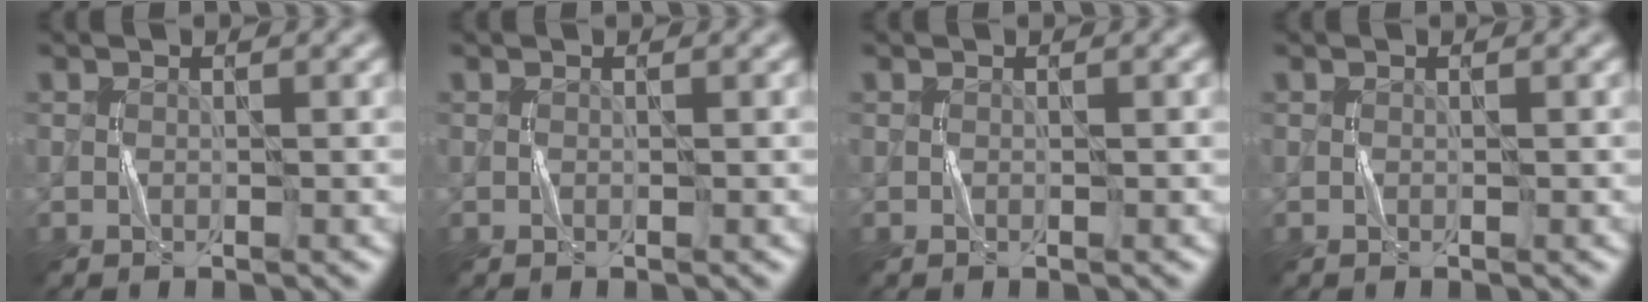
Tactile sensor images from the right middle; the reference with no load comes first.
{"total": 0.0}
{"total": 0.0}
{"total": 0.0}